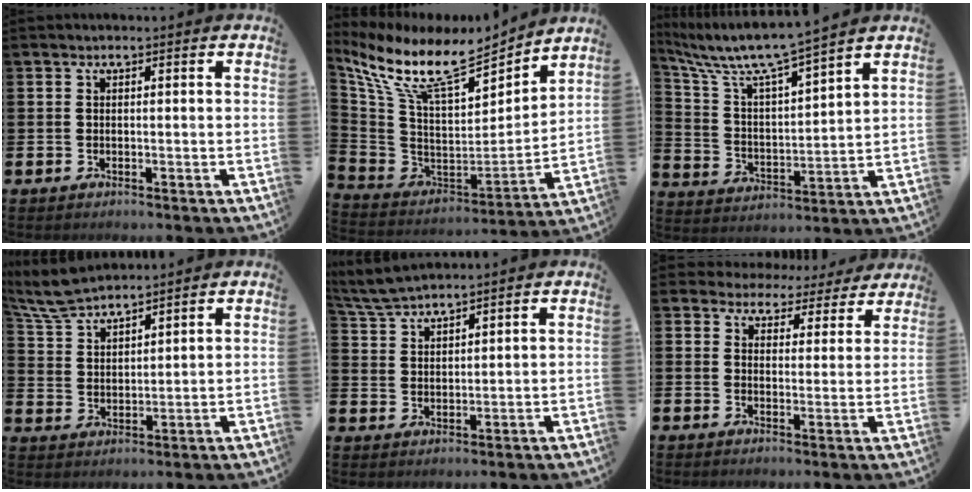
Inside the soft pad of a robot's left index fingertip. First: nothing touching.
{"total": 11.7, "force": [9.5, 3.1, 5.9], "torque": [-0.160, -0.061, 0.166]}
{"total": 8.2, "force": [7.6, 0.4, 3.3], "torque": [-0.098, -0.052, 0.126]}
{"total": 6.8, "force": [6.5, 1.1, 1.7], "torque": [-0.064, -0.021, 0.120]}
{"total": 4.9, "force": [4.8, 0.4, 0.9], "torque": [-0.039, -0.016, 0.089]}
{"total": 3.9, "force": [3.4, 1.9, 0.1], "torque": [-0.009, -0.027, 0.055]}